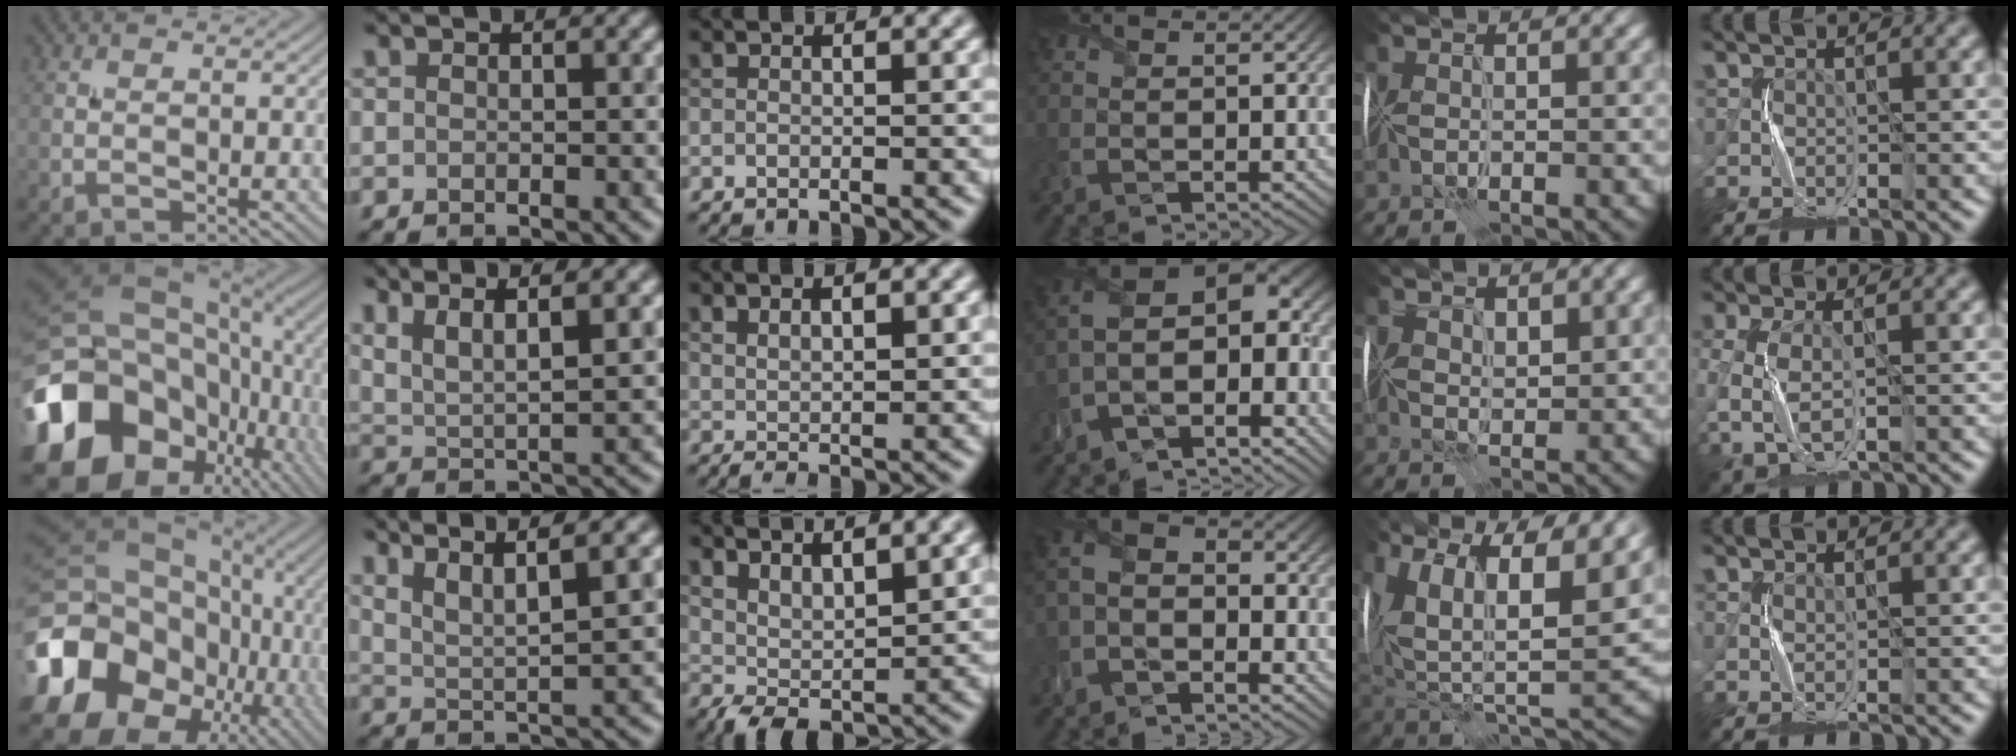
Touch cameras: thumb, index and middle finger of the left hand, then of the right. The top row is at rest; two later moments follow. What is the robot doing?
{"motion": "fold", "object": "memory foam"}